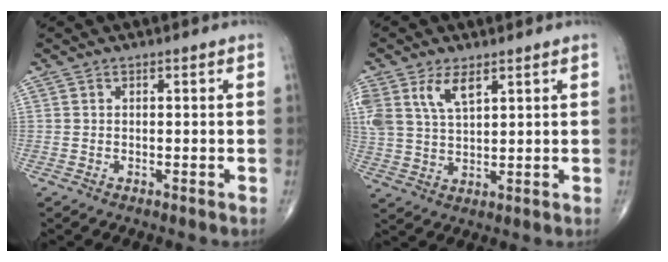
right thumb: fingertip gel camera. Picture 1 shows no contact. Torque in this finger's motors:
{"motor_torque": [0.56, 0.67, 0.36, 0.09, 0.17]}